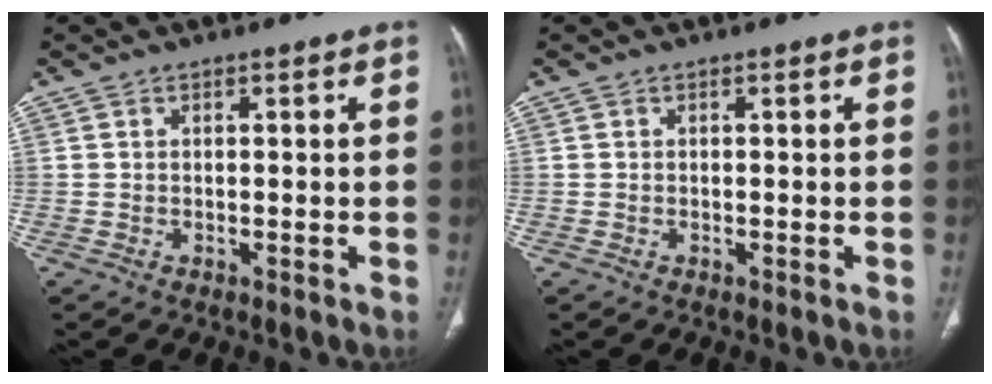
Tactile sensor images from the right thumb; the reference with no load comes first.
{"total": 0.0}